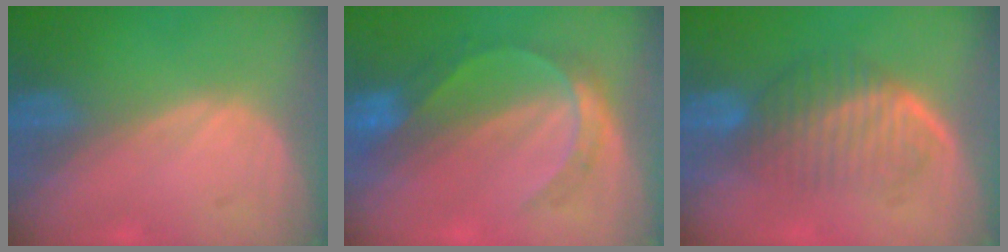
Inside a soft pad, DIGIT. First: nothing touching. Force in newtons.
{"total": 5.8, "press": 5.1, "slide": 2.7}
{"total": 6.0, "press": 5.9, "slide": 1.1}